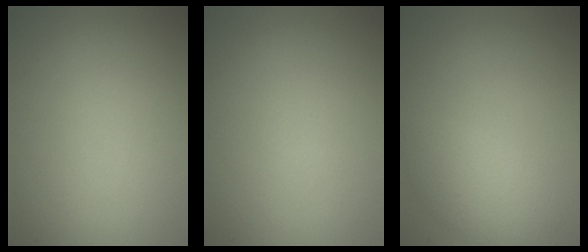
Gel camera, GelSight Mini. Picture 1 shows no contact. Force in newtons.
{"total": 0.0}
{"total": 3.6, "press": 3.6, "slide": 0.1}